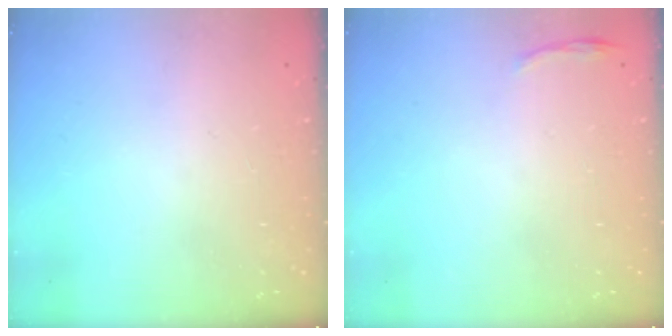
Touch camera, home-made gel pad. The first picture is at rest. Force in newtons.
{"total": 3.0, "press": 2.9, "slide": 0.8}